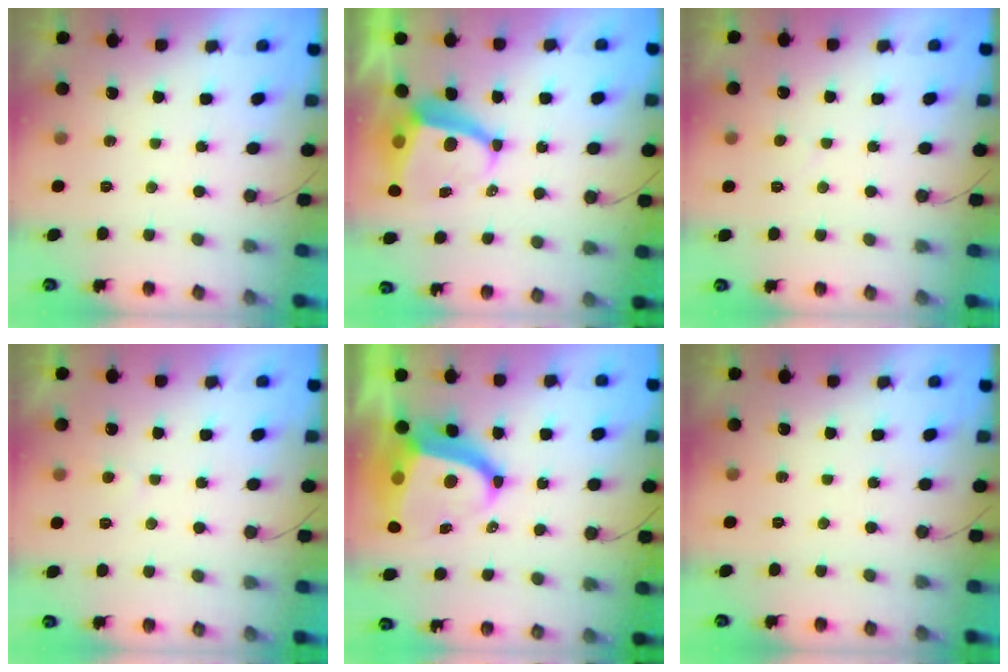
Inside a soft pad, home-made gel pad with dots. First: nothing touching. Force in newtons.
{"total": 7.6, "press": 7.5, "slide": 0.9}
{"total": 3.0, "press": 3.0, "slide": 0.3}
{"total": 2.8, "press": 2.8, "slide": 0.3}
{"total": 13.8, "press": 13.7, "slide": 1.3}
{"total": 0.0}